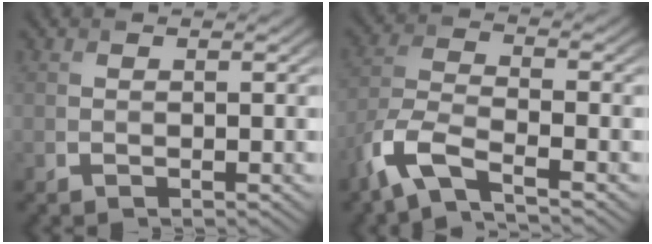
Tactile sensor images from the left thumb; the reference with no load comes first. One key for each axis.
{"total": 6.9, "fx": -4.6, "fy": 1.9, "fz": 4.8, "tx": -0.111, "ty": -0.006, "tz": -0.111}